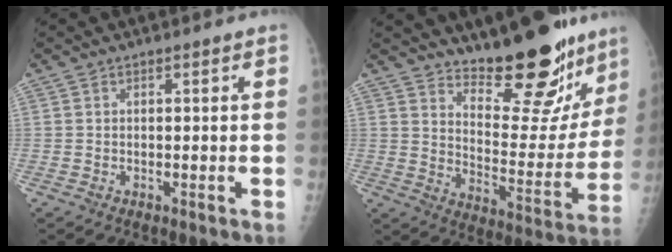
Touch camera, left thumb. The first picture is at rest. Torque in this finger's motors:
{"motor_torque": [0.30, 0.27, -0.13, -0.31, 0.05]}